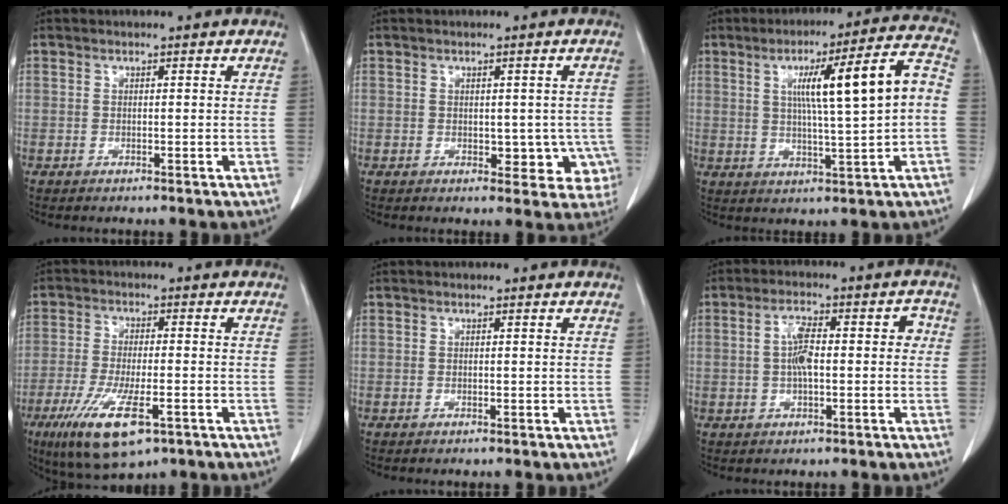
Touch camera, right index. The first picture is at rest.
{"total": 5.8, "force": [-0.8, 3.8, 4.3], "torque": [-0.023, 0.008, -0.003]}
{"total": 13.5, "force": [1.2, 0.5, 13.4], "torque": [-0.199, 0.029, 0.022]}
{"total": 11.5, "force": [-5.8, 2.9, 9.5], "torque": [-0.180, -0.028, -0.092]}
{"total": 0.0}
{"total": 6.4, "force": [0.0, 2.3, 6.0], "torque": [-0.101, 0.029, 0.002]}